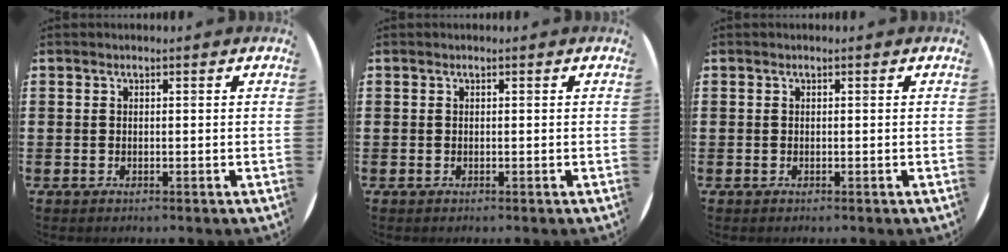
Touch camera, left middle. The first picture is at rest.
{"total": 0.0}
{"total": 0.0}